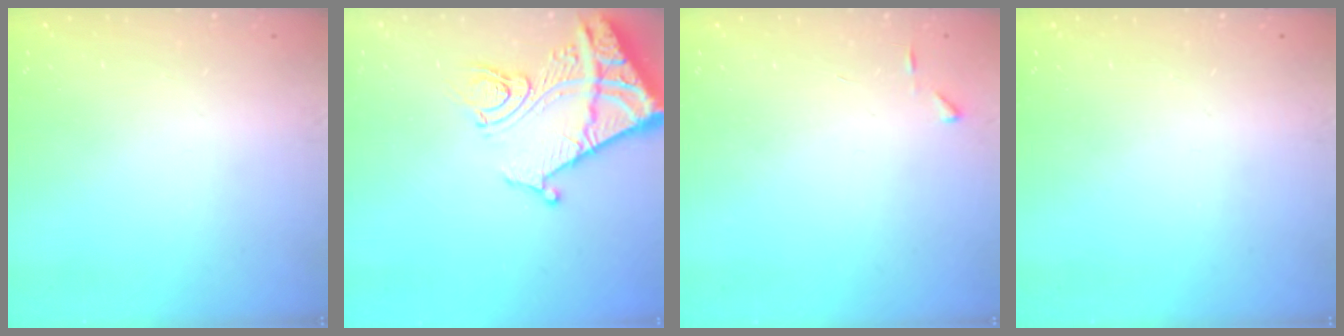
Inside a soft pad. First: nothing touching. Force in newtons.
{"total": 14.7, "press": 14.6, "slide": 1.7}
{"total": 2.7, "press": 2.7, "slide": 0.3}
{"total": 0.0}